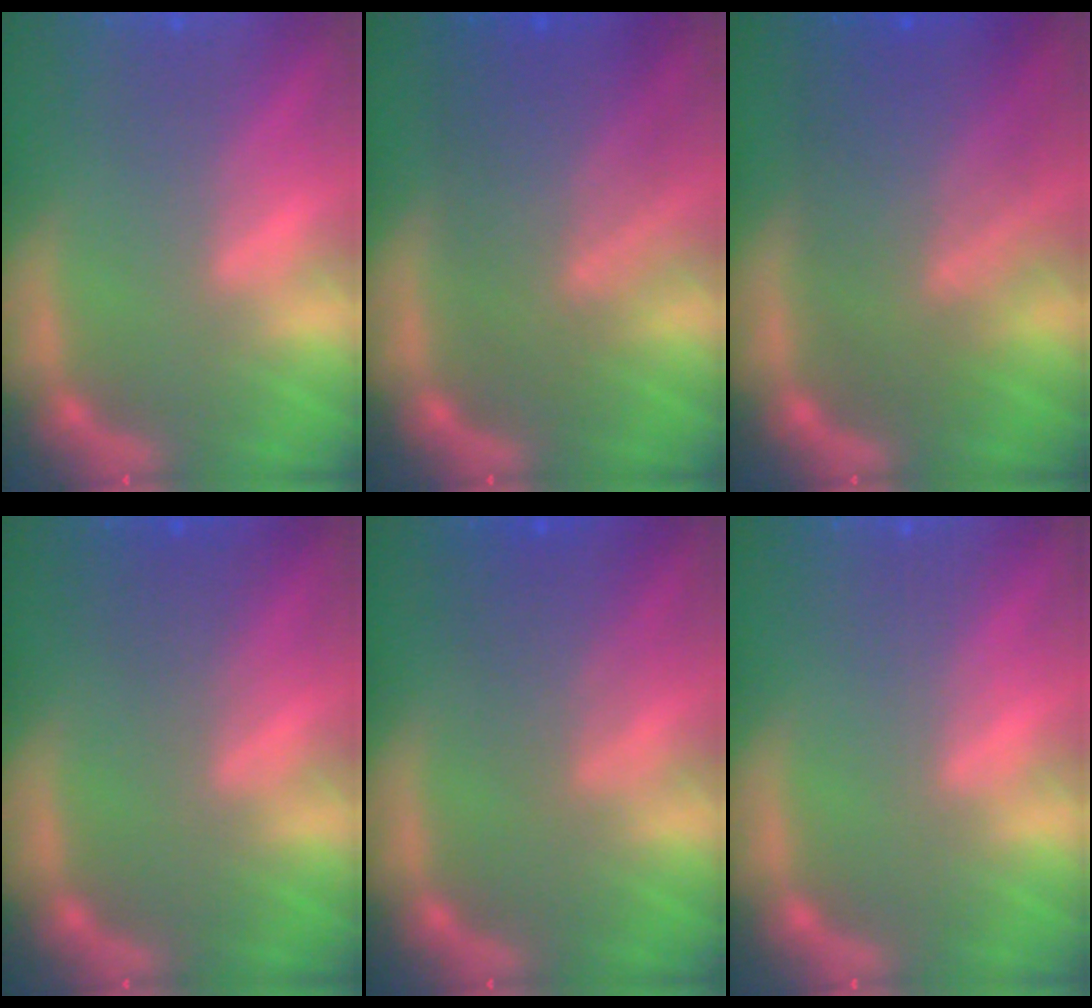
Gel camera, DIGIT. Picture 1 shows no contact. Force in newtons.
{"total": 7.5}
{"total": 8.6}
{"total": 1.5}
{"total": 2.9}
{"total": 0.0}